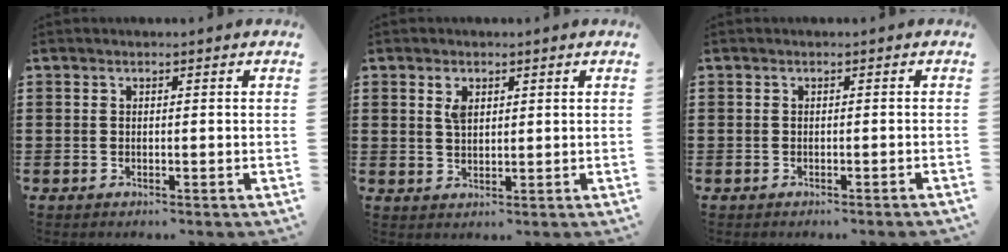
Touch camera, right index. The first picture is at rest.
{"total": 2.4, "force": [1.1, 1.3, 1.7], "torque": [-0.030, 0.000, 0.018]}
{"total": 0.6, "force": [-0.5, -0.1, 0.2], "torque": [-0.004, -0.002, -0.011]}